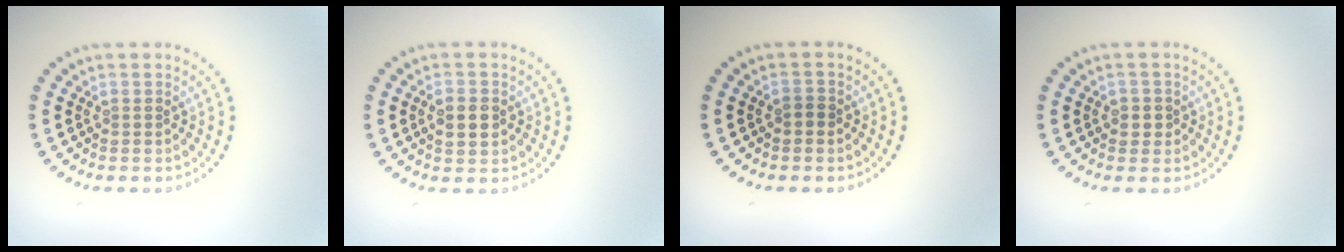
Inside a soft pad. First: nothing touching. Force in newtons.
{"total": 2.6, "press": 2.6, "slide": 0.1}
{"total": 0.8, "press": 0.7, "slide": 0.3}
{"total": 1.3, "press": 1.3, "slide": 0.4}